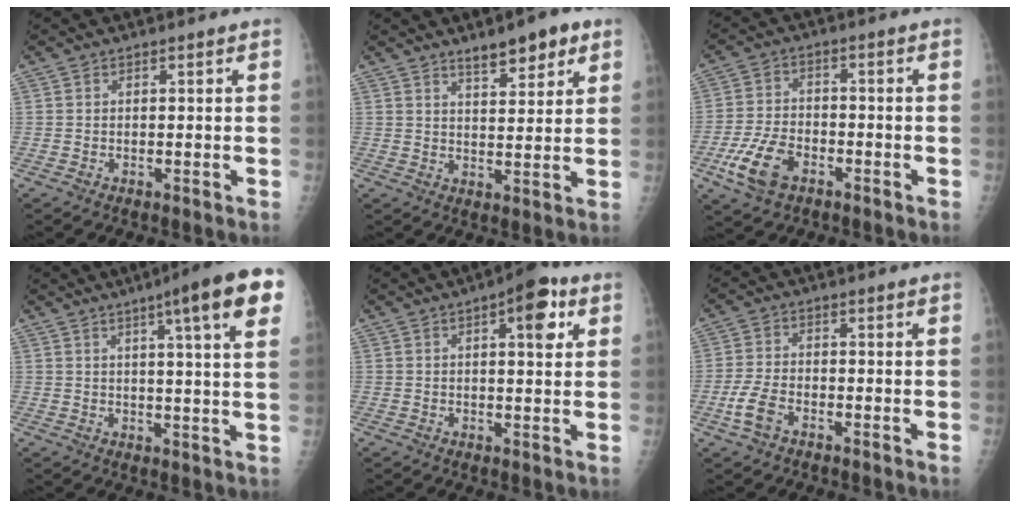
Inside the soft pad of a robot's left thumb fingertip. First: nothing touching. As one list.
[{"total": 7.8, "force": [5.2, 2.6, 5.2], "torque": [-0.058, -0.027, 0.077]}, {"total": 8.9, "force": [-4.3, 5.3, 5.7], "torque": [-0.115, 0.015, -0.080]}, {"total": 14.5, "force": [7.1, 1.5, 12.6], "torque": [-0.163, -0.014, 0.082]}, {"total": 7.8, "force": [3.1, 2.9, 6.5], "torque": [-0.067, -0.002, 0.035]}, {"total": 4.8, "force": [-2.4, 2.6, 3.2], "torque": [-0.076, 0.011, -0.048]}]